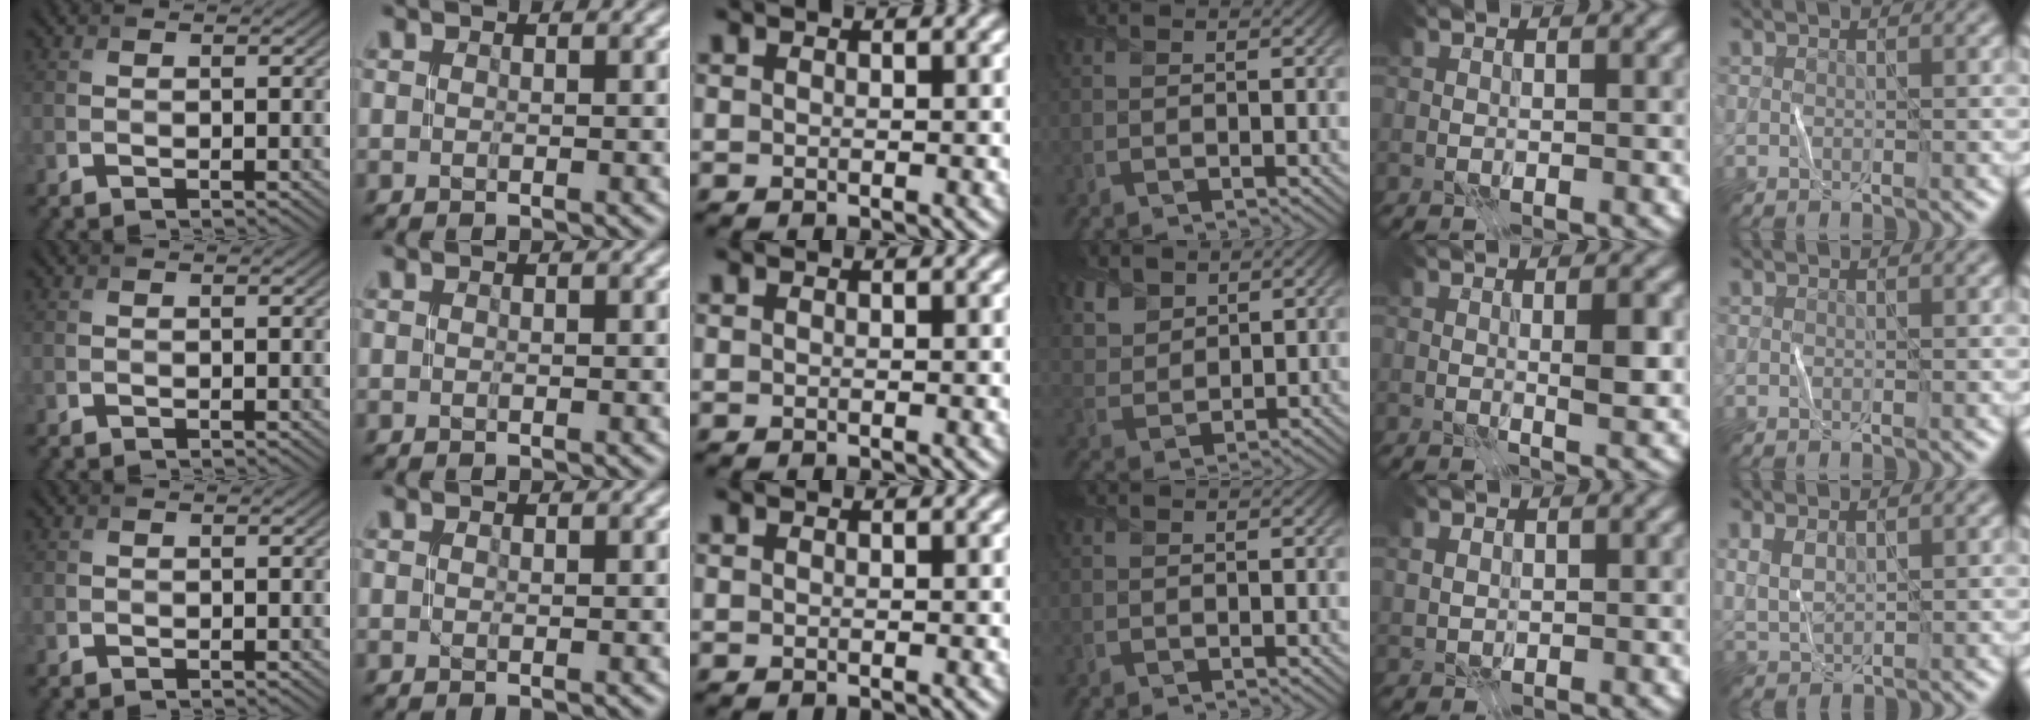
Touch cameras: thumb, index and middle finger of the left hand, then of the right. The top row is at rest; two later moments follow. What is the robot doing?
{"motion": "fold", "object": "shorts"}